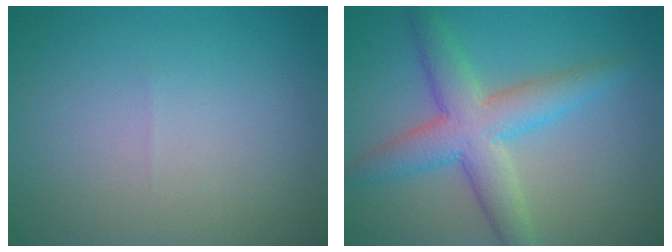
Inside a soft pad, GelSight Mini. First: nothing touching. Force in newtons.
{"total": 5.9, "press": 5.9, "slide": 0.1}